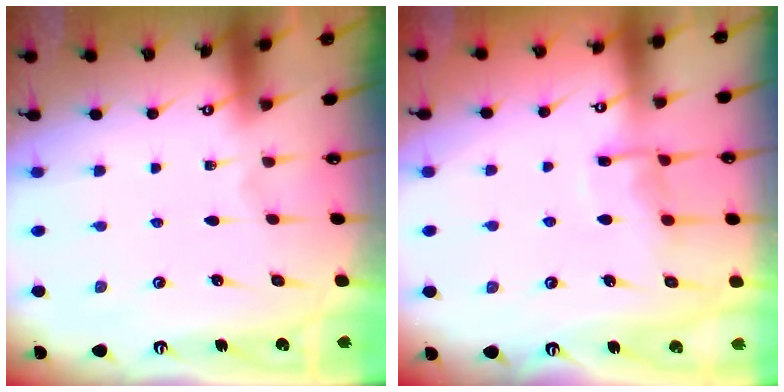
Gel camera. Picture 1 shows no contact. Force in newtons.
{"total": 8.6, "press": 8.5, "slide": 0.9}